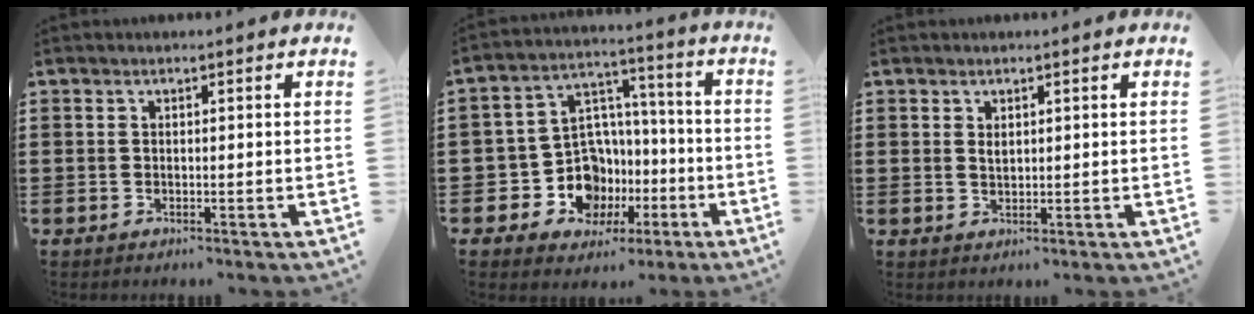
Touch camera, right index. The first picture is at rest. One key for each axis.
{"total": 11.1, "fx": -3.1, "fy": 9.4, "fz": 5.1, "tx": -0.145, "ty": -0.001, "tz": -0.043}
{"total": 1.3, "fx": 0.6, "fy": 0.8, "fz": 0.8, "tx": -0.010, "ty": 0.001, "tz": 0.009}